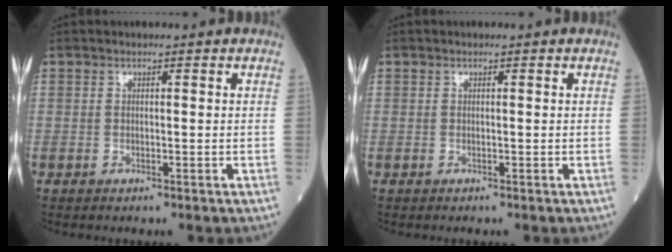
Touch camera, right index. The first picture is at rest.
{"total": 0.0}